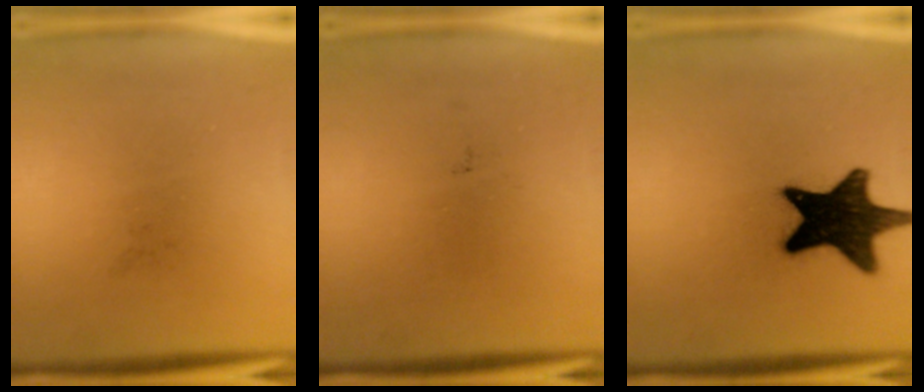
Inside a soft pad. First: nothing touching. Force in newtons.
{"total": 0.0}
{"total": 17.6}